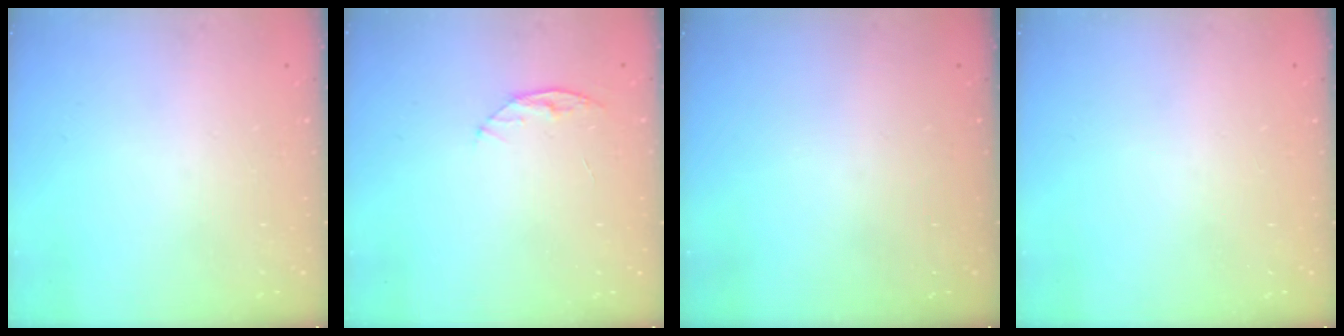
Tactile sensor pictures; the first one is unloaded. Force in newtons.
{"total": 5.1, "press": 5.1, "slide": 0.5}
{"total": 0.0}
{"total": 0.0}